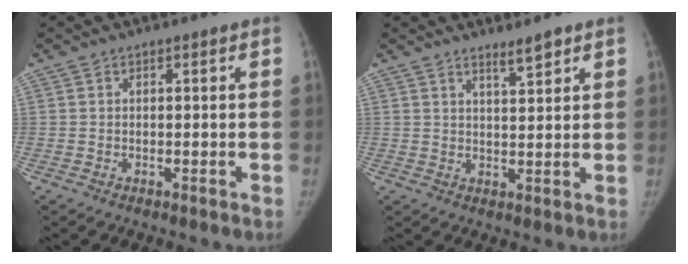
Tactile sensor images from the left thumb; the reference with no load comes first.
{"total": 3.3, "force": [2.7, 0.4, 1.9], "torque": [-0.025, -0.025, 0.045]}